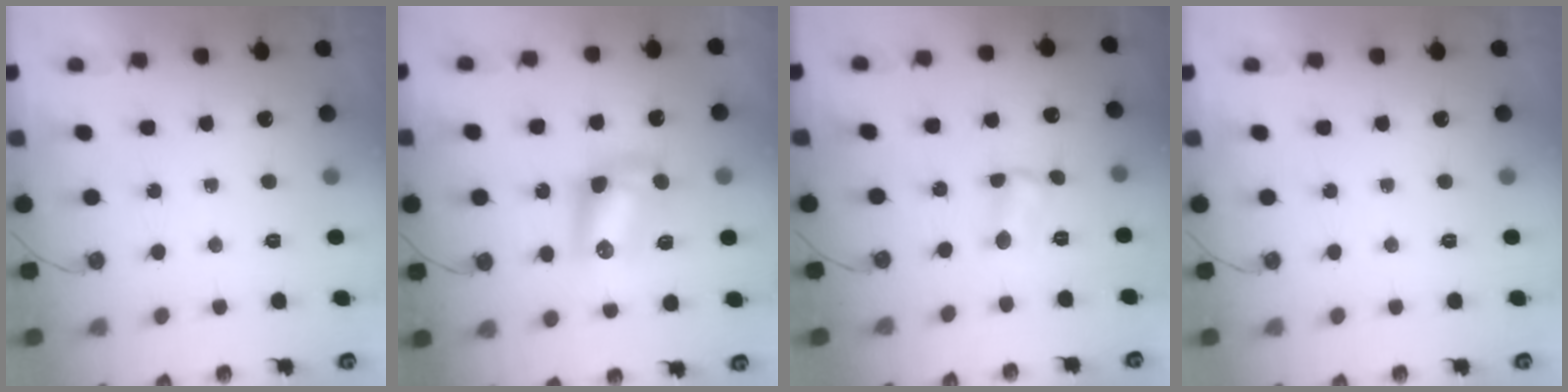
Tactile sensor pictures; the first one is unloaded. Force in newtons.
{"total": 9.0, "press": 9.0, "slide": 0.3}
{"total": 1.9, "press": 1.9, "slide": 0.2}
{"total": 0.0}